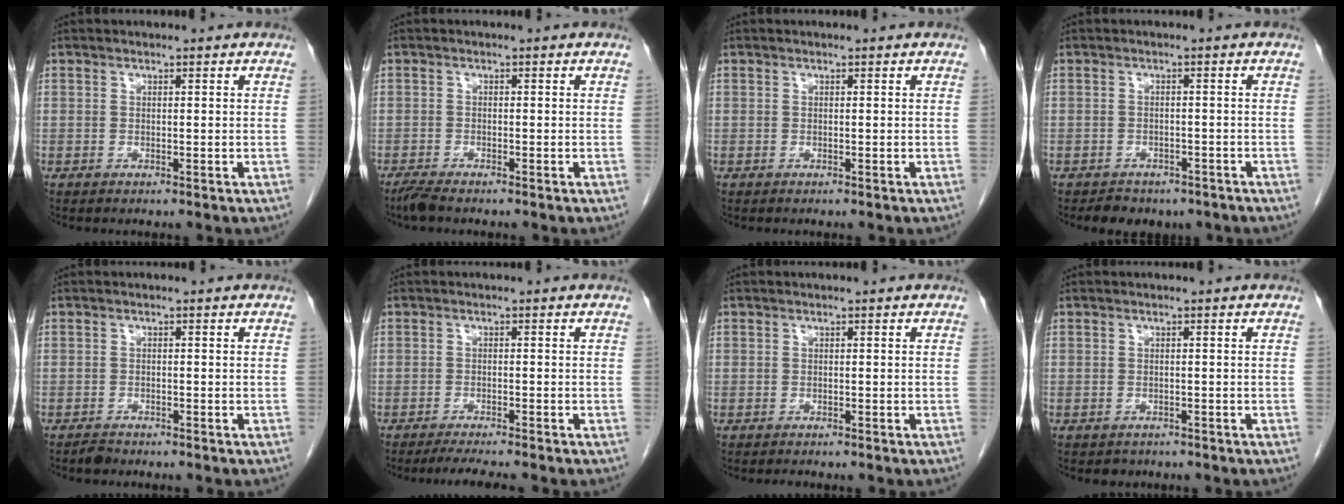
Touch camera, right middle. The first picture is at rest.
{"total": 2.2, "force": [-1.9, 0.2, 1.1], "torque": [-0.032, -0.007, -0.038]}
{"total": 0.0}
{"total": 5.2, "force": [-4.2, 2.8, 1.5], "torque": [-0.023, 0.002, -0.048]}
{"total": 1.2, "force": [-1.1, 0.3, 0.3], "torque": [-0.009, -0.002, -0.019]}
{"total": 4.6, "force": [-4.0, -0.2, 2.3], "torque": [-0.037, -0.014, -0.062]}
{"total": 0.6, "force": [-0.6, 0.1, 0.1], "torque": [-0.008, -0.003, -0.010]}
{"total": 1.4, "force": [-1.1, 0.8, 0.0], "torque": [-0.011, -0.002, -0.016]}